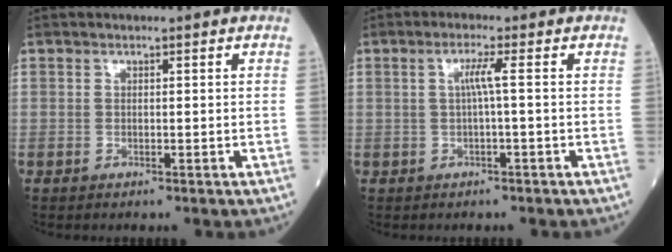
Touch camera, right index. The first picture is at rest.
{"total": 2.4, "force": [0.1, -0.5, 2.3], "torque": [-0.046, 0.003, 0.002]}